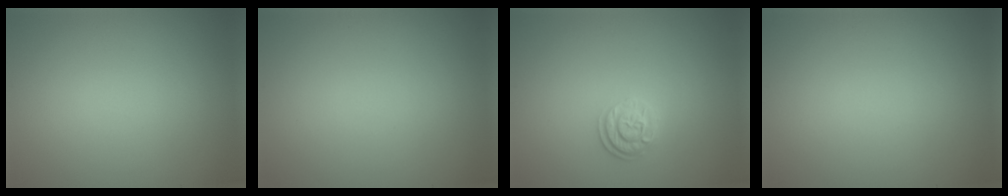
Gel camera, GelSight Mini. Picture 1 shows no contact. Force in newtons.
{"total": 0.0}
{"total": 2.3, "press": 1.8, "slide": 1.4}
{"total": 0.0}